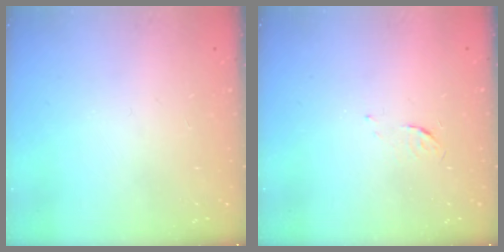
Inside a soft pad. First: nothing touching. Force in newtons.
{"total": 3.7, "press": 3.6, "slide": 0.5}